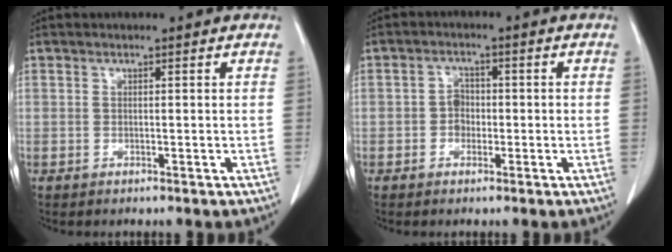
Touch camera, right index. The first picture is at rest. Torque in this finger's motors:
{"motor_torque": [0.41, -0.34, 0.00, 0.04]}